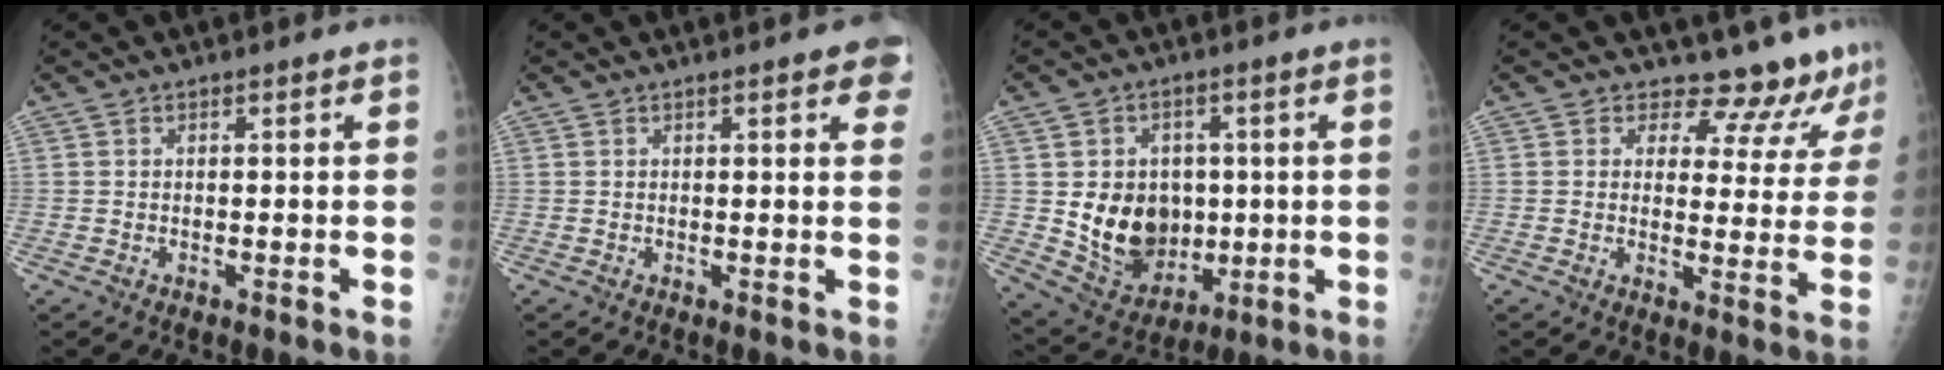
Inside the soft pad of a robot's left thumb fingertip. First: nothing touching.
{"total": 4.7, "force": [2.6, 1.5, 3.6], "torque": [-0.021, -0.001, 0.025]}
{"total": 13.3, "force": [0.2, 10.8, 7.8], "torque": [-0.083, -0.012, 0.026]}
{"total": 11.2, "force": [10.6, 3.6, 0.6], "torque": [0.037, -0.080, 0.107]}